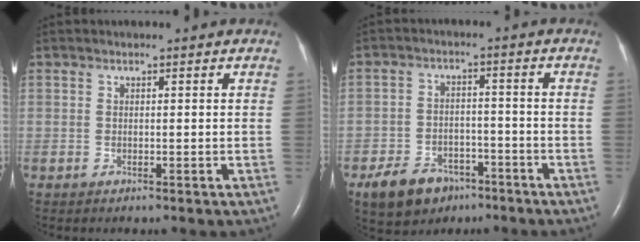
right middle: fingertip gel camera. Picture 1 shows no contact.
{"total": 8.5, "force": [-5.5, 5.3, 3.7], "torque": [-0.078, 0.001, -0.087]}